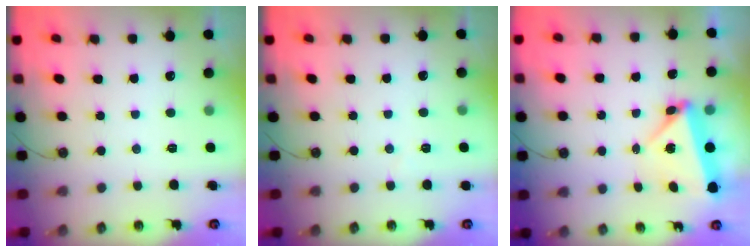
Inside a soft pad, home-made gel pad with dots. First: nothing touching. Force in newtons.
{"total": 3.3, "press": 3.1, "slide": 1.1}
{"total": 5.6, "press": 5.5, "slide": 0.6}